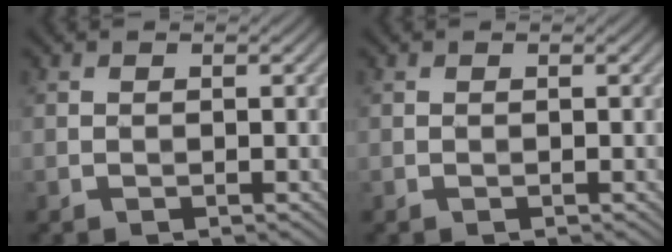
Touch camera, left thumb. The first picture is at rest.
{"total": 0.0}